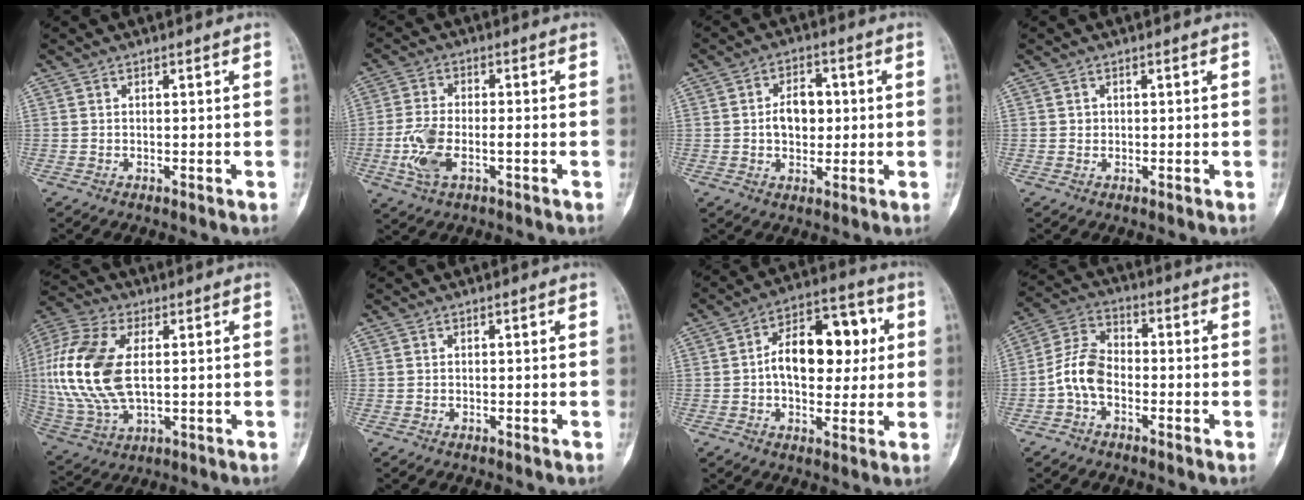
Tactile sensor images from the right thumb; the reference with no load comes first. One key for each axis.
{"total": 8.4, "fx": -2.4, "fy": 4.0, "fz": 7.0, "tx": -0.160, "ty": 0.010, "tz": -0.044}
{"total": 7.6, "fx": 0.5, "fy": 5.2, "fz": 5.5, "tx": -0.058, "ty": 0.008, "tz": 0.005}
{"total": 0.8, "fx": 0.1, "fy": 0.7, "fz": 0.2, "tx": 0.002, "ty": 0.002, "tz": 0.002}
{"total": 18.5, "fx": 1.9, "fy": 10.2, "fz": 15.4, "tx": -0.344, "ty": 0.000, "tz": 0.038}
{"total": 0.0}
{"total": 15.3, "fx": 1.6, "fy": 9.3, "fz": 12.1, "tx": -0.145, "ty": 0.025, "tz": 0.017}
{"total": 7.9, "fx": -2.3, "fy": 5.0, "fz": 5.6, "tx": -0.105, "ty": 0.031, "tz": -0.058}